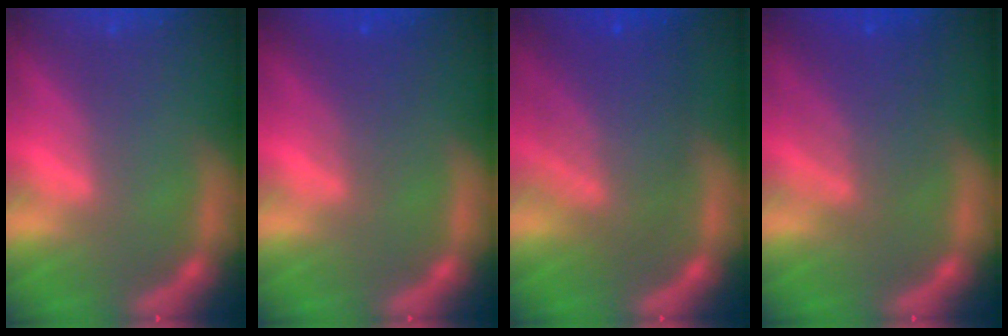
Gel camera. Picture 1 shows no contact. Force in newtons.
{"total": 2.5}
{"total": 7.5}
{"total": 5.0}